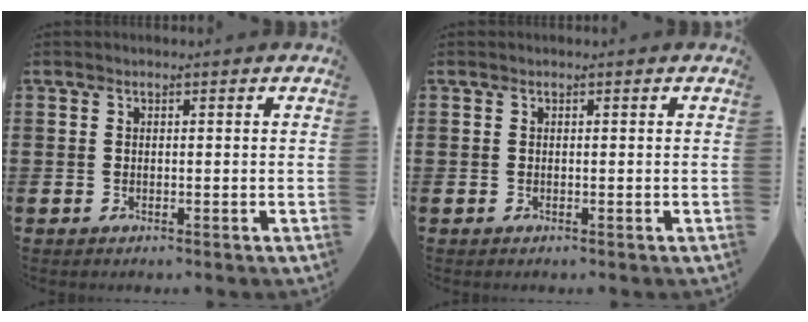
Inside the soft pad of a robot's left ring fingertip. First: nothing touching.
{"total": 0.0}